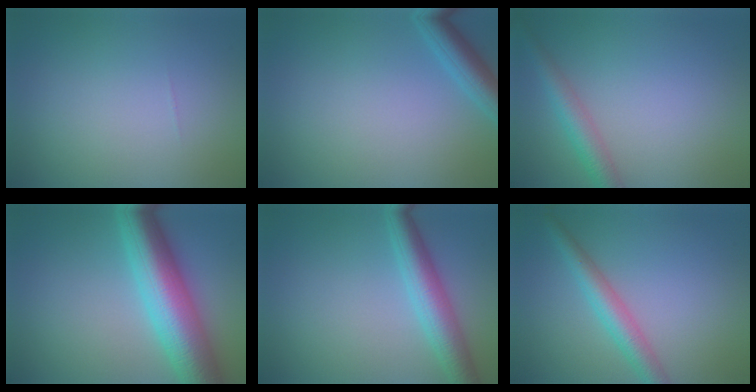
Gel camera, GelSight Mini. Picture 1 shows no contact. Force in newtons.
{"total": 3.2, "press": 3.2, "slide": 0.3}
{"total": 2.9, "press": 2.9, "slide": 0.0}
{"total": 9.6, "press": 9.6, "slide": 0.1}
{"total": 4.7, "press": 4.7, "slide": 0.2}
{"total": 3.4, "press": 3.4, "slide": 0.2}